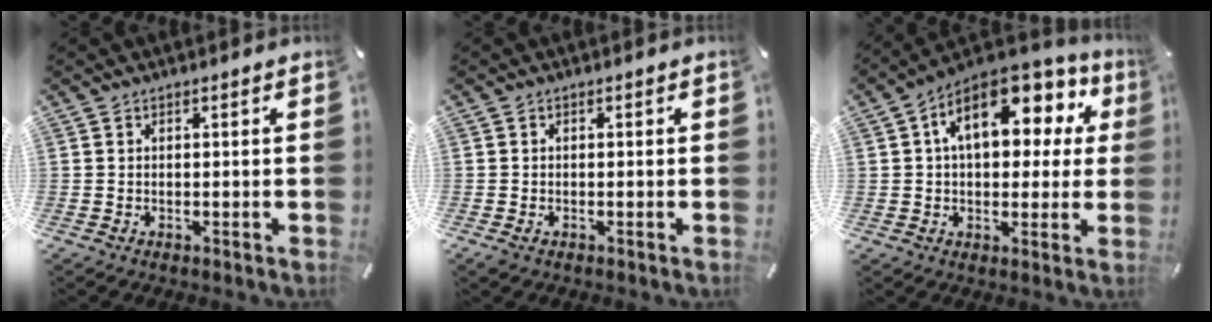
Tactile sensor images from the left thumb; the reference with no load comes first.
{"total": 0.8, "force": [-0.3, 0.5, 0.5], "torque": [-0.009, 0.000, -0.007]}
{"total": 15.6, "force": [6.1, 9.2, 11.0], "torque": [-0.170, -0.021, 0.107]}